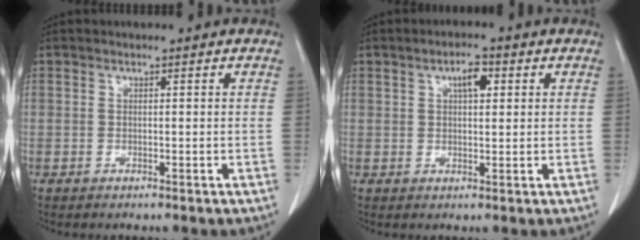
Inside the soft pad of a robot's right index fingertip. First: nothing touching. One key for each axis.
{"total": 3.5, "fx": 1.3, "fy": 1.3, "fz": 2.9, "tx": -0.049, "ty": 0.005, "tz": 0.020}